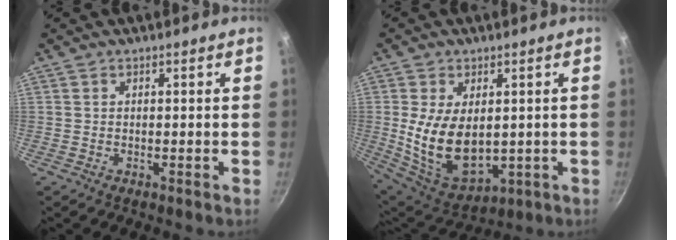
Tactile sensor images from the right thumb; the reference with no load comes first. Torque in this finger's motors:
{"motor_torque": [-0.44, 1.61, 1.63, 0.06, 0.17]}